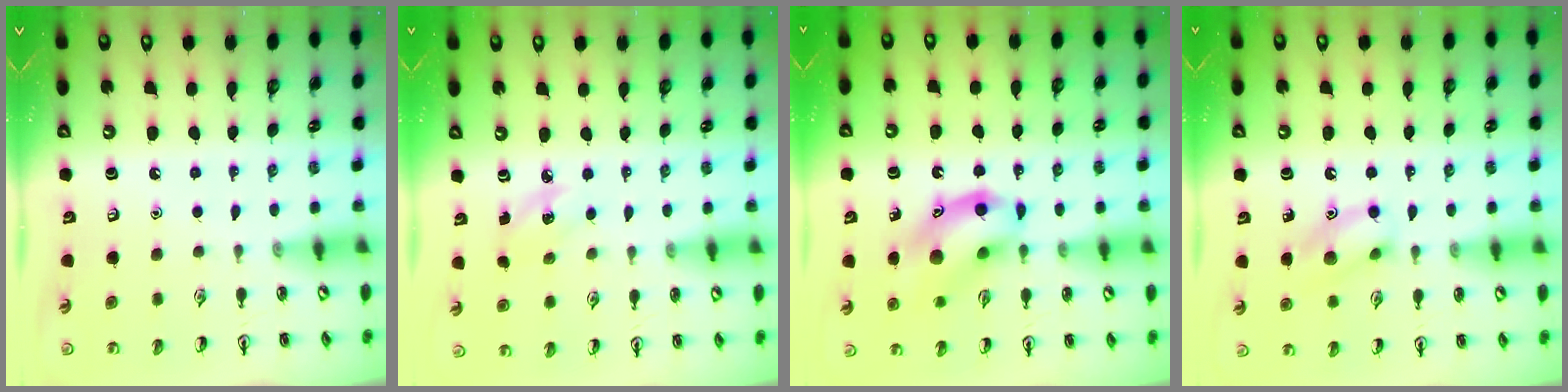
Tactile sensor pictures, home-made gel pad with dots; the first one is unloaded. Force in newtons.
{"total": 4.0, "press": 3.8, "slide": 1.2}
{"total": 13.0, "press": 12.7, "slide": 2.4}
{"total": 10.3, "press": 10.2, "slide": 1.6}